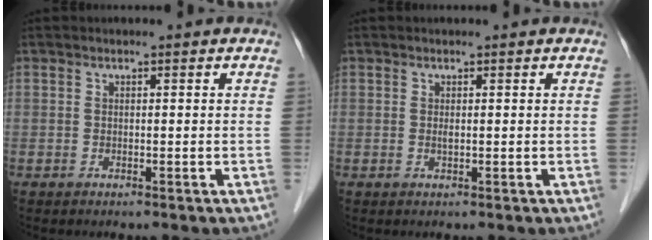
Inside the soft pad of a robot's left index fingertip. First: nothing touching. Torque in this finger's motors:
{"motor_torque": [0.29, 0.05, 0.03, 0.02]}